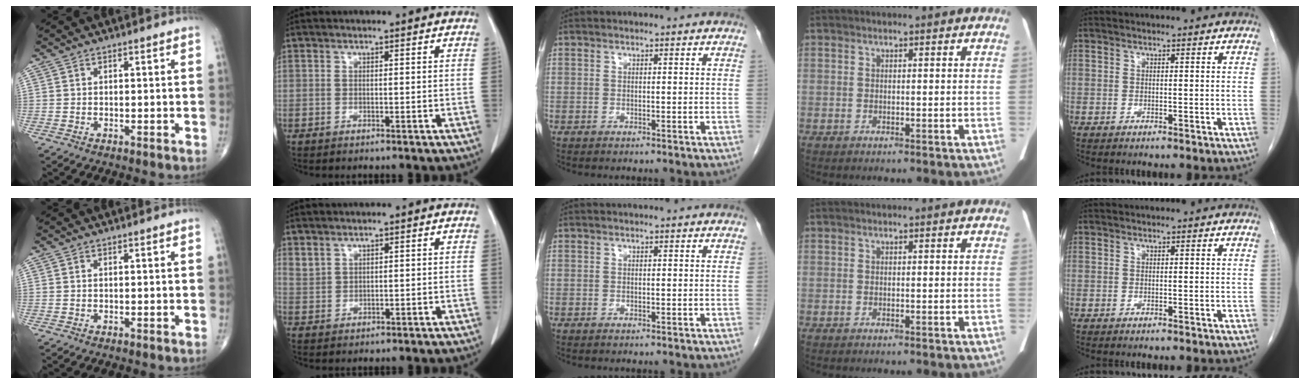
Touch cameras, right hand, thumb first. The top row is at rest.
{"index": {"total": 2.1, "force": [1.8, 1.1, 0.4], "torque": [-0.004, 0.002, 0.040]}}